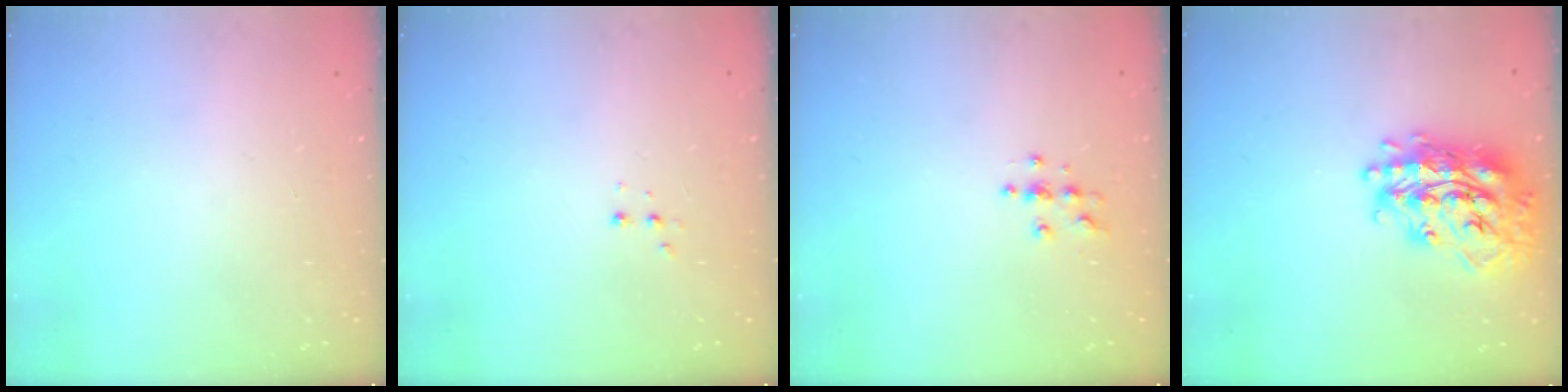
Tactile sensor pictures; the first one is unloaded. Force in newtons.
{"total": 3.0, "press": 2.9, "slide": 0.7}
{"total": 4.0, "press": 4.0, "slide": 0.3}
{"total": 21.6, "press": 21.5, "slide": 1.8}